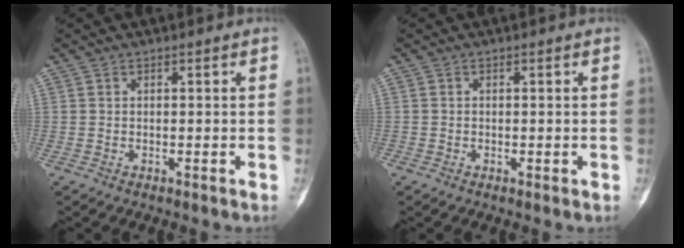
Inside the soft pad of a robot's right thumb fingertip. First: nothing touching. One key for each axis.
{"total": 0.6, "fx": -0.2, "fy": 0.5, "fz": 0.3, "tx": 0.000, "ty": 0.001, "tz": -0.005}